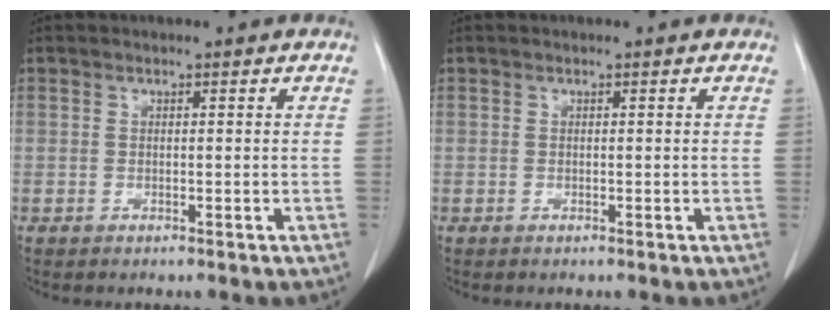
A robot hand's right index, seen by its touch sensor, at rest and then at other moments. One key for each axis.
{"total": 0.0}